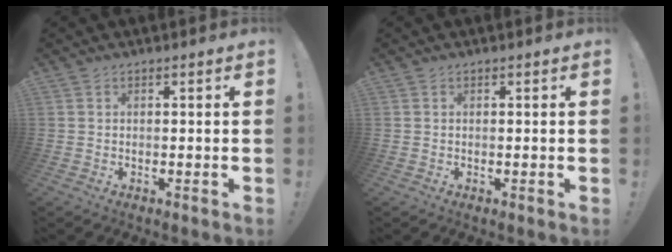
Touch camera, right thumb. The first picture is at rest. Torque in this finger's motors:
{"motor_torque": [0.01, -0.11, -0.14, -0.06, 0.03]}